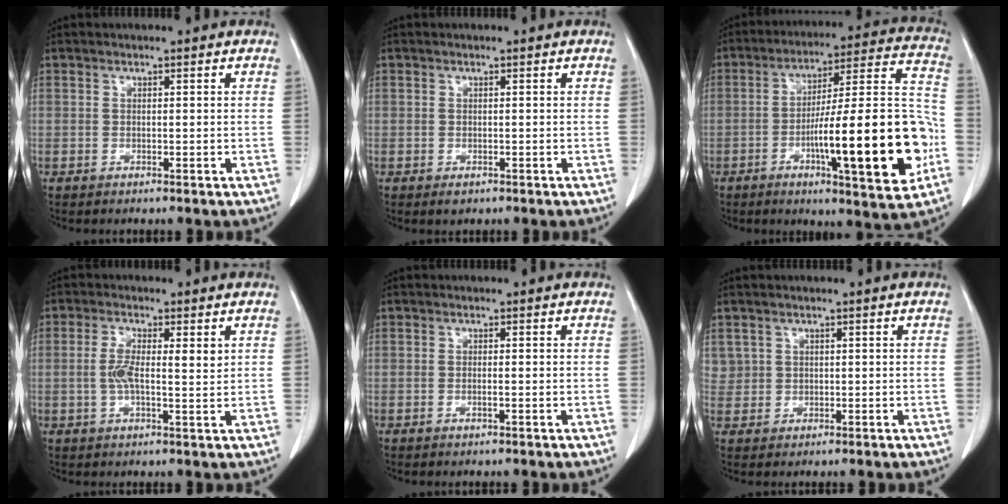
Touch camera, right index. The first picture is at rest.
{"total": 1.0, "force": [-0.5, 0.7, 0.5], "torque": [-0.006, 0.001, -0.003]}
{"total": 22.4, "force": [-6.4, 2.5, 21.3], "torque": [-0.287, 0.015, -0.090]}
{"total": 5.3, "force": [0.9, 1.4, 5.0], "torque": [-0.098, 0.006, 0.015]}
{"total": 0.6, "force": [-0.2, 0.0, 0.6], "torque": [-0.013, 0.000, -0.003]}
{"total": 2.3, "force": [1.0, 2.0, 0.0], "torque": [0.017, 0.006, 0.015]}